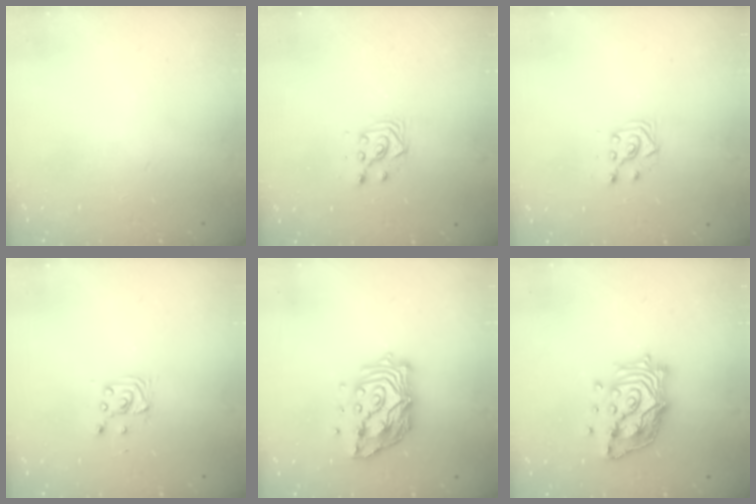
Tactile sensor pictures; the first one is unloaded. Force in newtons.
{"total": 3.5, "press": 3.4, "slide": 1.1}
{"total": 3.7, "press": 3.6, "slide": 0.9}
{"total": 2.9, "press": 2.9, "slide": 0.4}
{"total": 15.1, "press": 15.0, "slide": 1.4}
{"total": 15.5, "press": 15.4, "slide": 0.9}